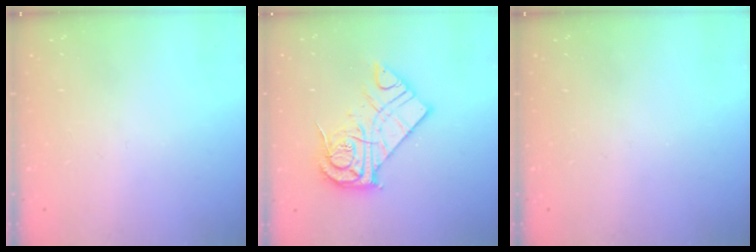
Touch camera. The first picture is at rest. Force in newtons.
{"total": 15.8, "press": 15.7, "slide": 1.3}
{"total": 0.0}